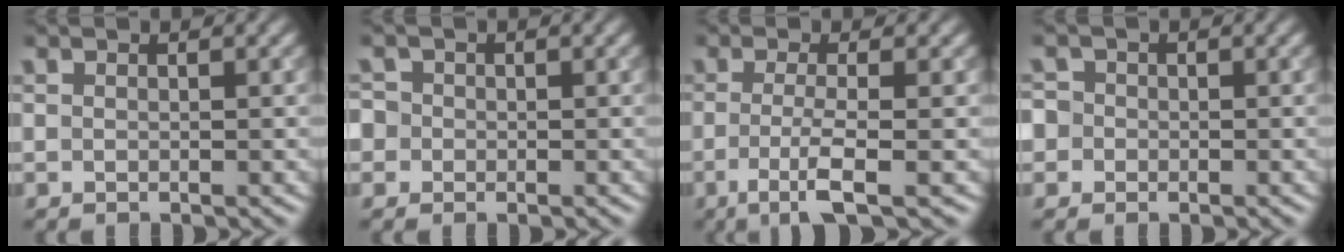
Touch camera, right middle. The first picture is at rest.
{"total": 2.6, "force": [-0.1, 2.5, 0.8], "torque": [0.002, 0.022, -0.027]}
{"total": 4.0, "force": [-1.2, 0.8, 3.7], "torque": [-0.069, -0.008, -0.028]}
{"total": 3.0, "force": [-0.4, 2.8, 0.8], "torque": [0.006, 0.020, -0.036]}